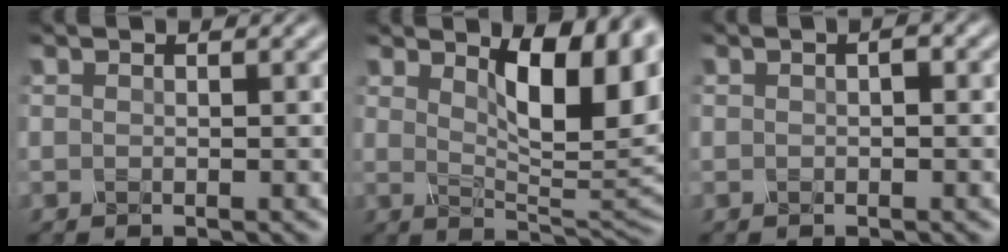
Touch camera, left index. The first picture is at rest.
{"total": 9.1, "force": [3.2, 3.5, 7.8], "torque": [-0.113, -0.005, 0.049]}
{"total": 0.9, "force": [0.0, 0.5, 0.8], "torque": [-0.012, 0.001, -0.001]}